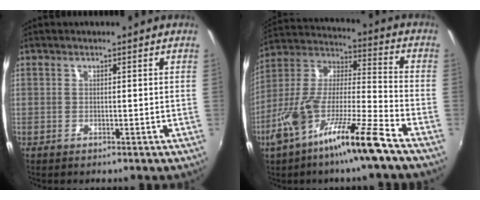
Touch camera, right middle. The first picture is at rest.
{"total": 17.3, "force": [-10.3, 1.4, 13.8], "torque": [-0.247, -0.017, -0.196]}